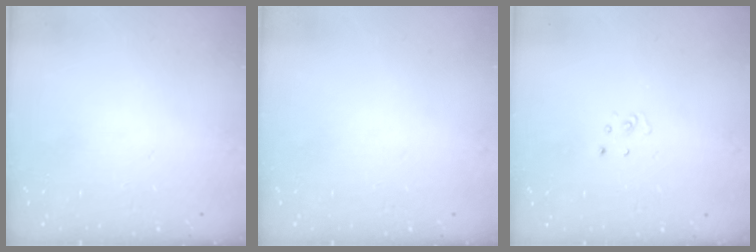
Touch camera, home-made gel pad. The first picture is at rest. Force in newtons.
{"total": 0.0}
{"total": 2.3, "press": 2.3, "slide": 0.2}